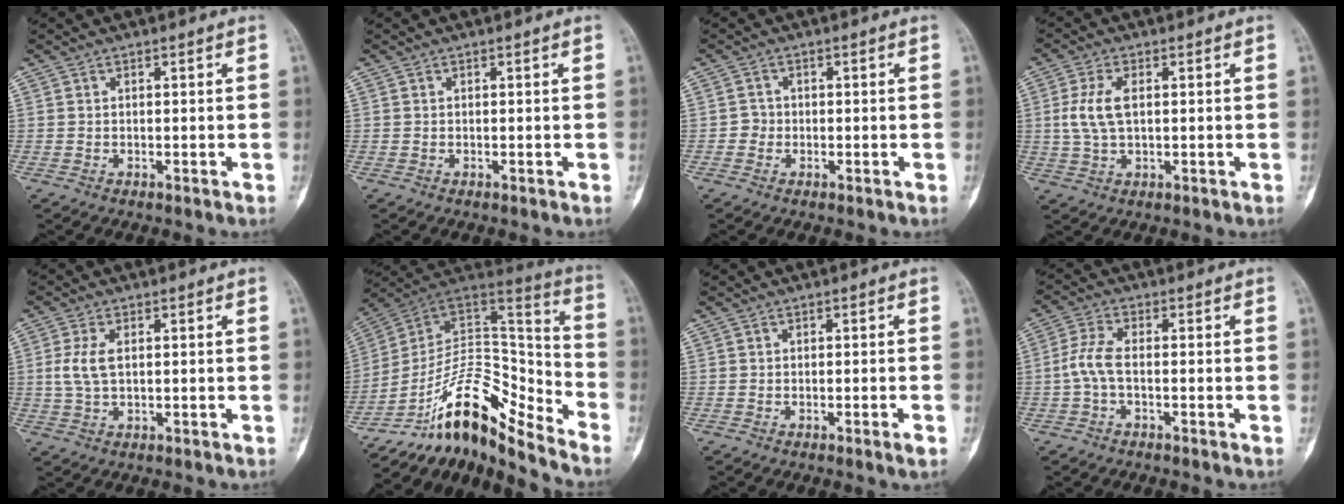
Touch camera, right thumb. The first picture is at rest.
{"total": 0.0}
{"total": 1.7, "force": [-0.5, 1.6, 0.3], "torque": [0.007, 0.009, -0.014]}
{"total": 6.4, "force": [0.8, 3.3, 5.5], "torque": [-0.126, 0.003, 0.015]}
{"total": 4.7, "force": [0.6, 2.4, 4.0], "torque": [-0.097, 0.004, 0.014]}
{"total": 17.7, "force": [-13.1, 6.0, 10.4], "torque": [-0.136, 0.135, -0.224]}
{"total": 1.5, "force": [-0.8, -0.2, 1.3], "torque": [-0.022, -0.004, -0.015]}
{"total": 4.6, "force": [-1.1, 1.6, 4.1], "torque": [-0.100, 0.011, -0.029]}